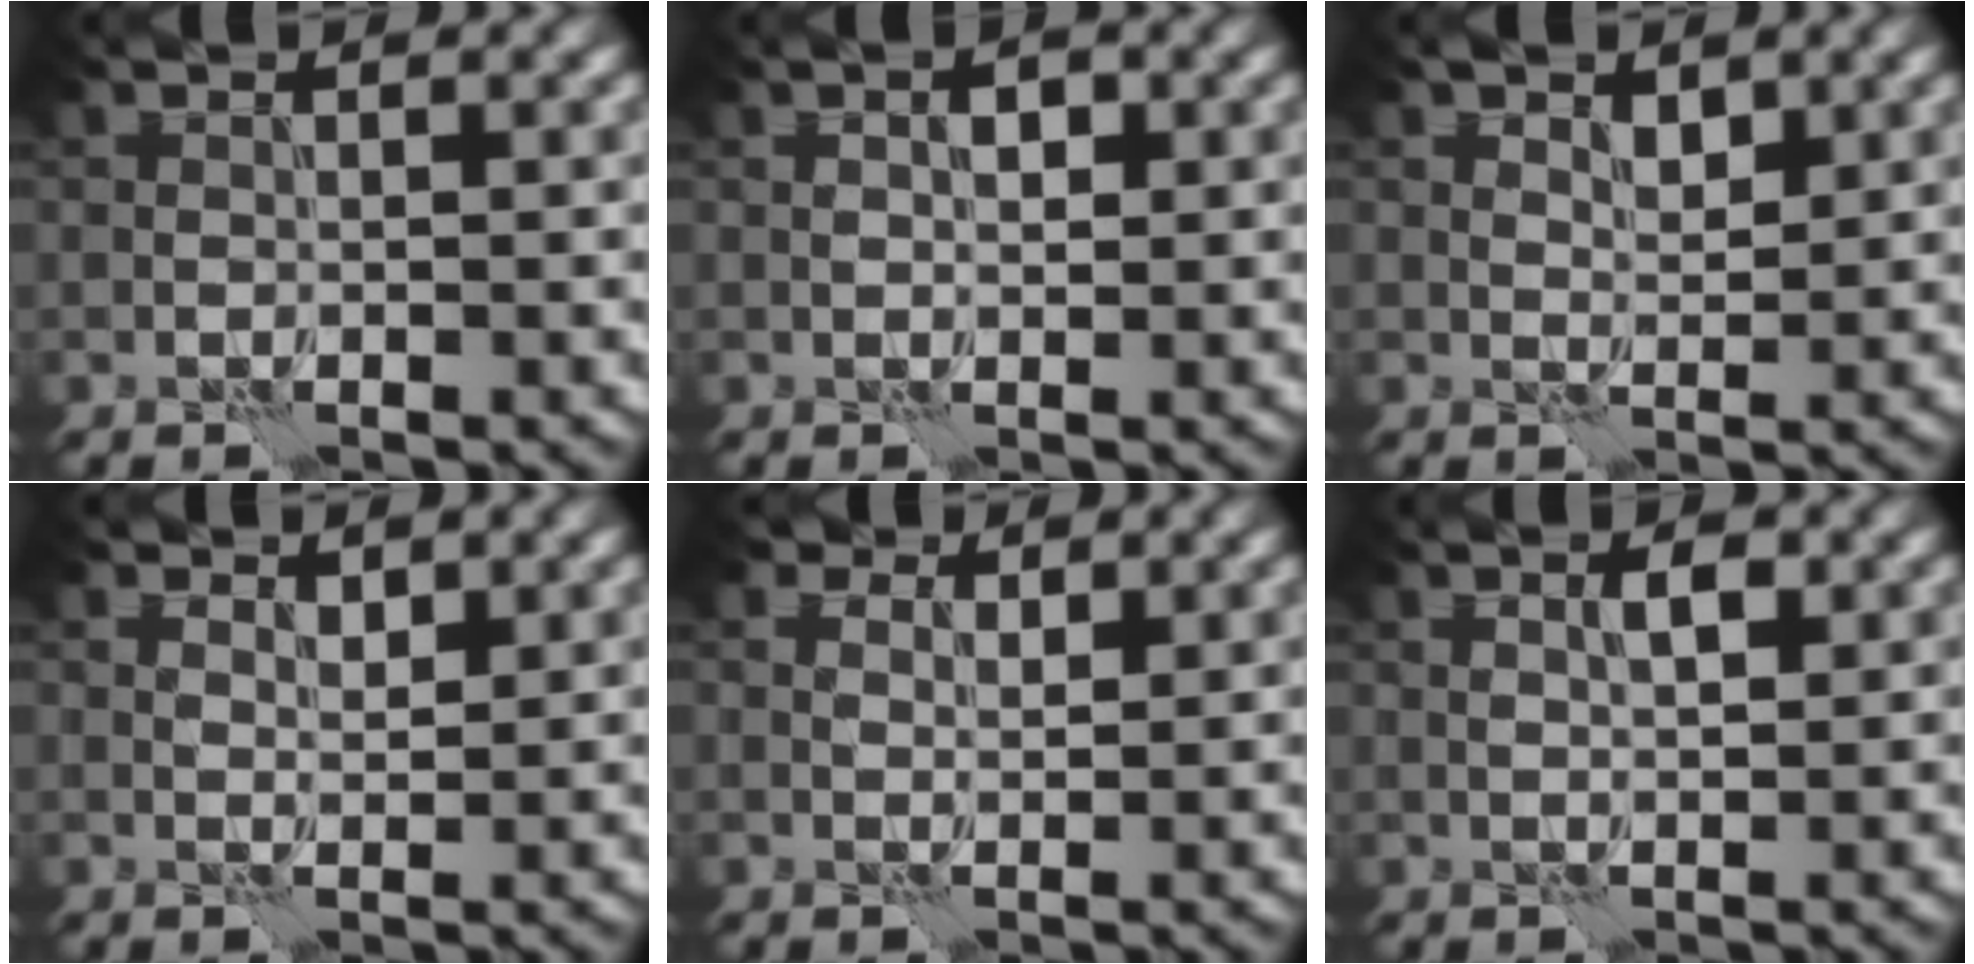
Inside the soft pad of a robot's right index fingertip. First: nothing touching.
{"total": 1.9, "force": [0.4, 1.2, 1.4], "torque": [-0.020, 0.001, 0.006]}
{"total": 2.0, "force": [1.2, 1.1, 1.1], "torque": [-0.016, -0.004, 0.024]}
{"total": 1.5, "force": [1.1, 0.8, 0.7], "torque": [-0.007, -0.006, 0.018]}
{"total": 3.5, "force": [2.3, 2.0, 1.6], "torque": [-0.033, 0.000, 0.026]}
{"total": 1.8, "force": [0.6, 0.7, 1.6], "torque": [-0.028, 0.002, 0.010]}